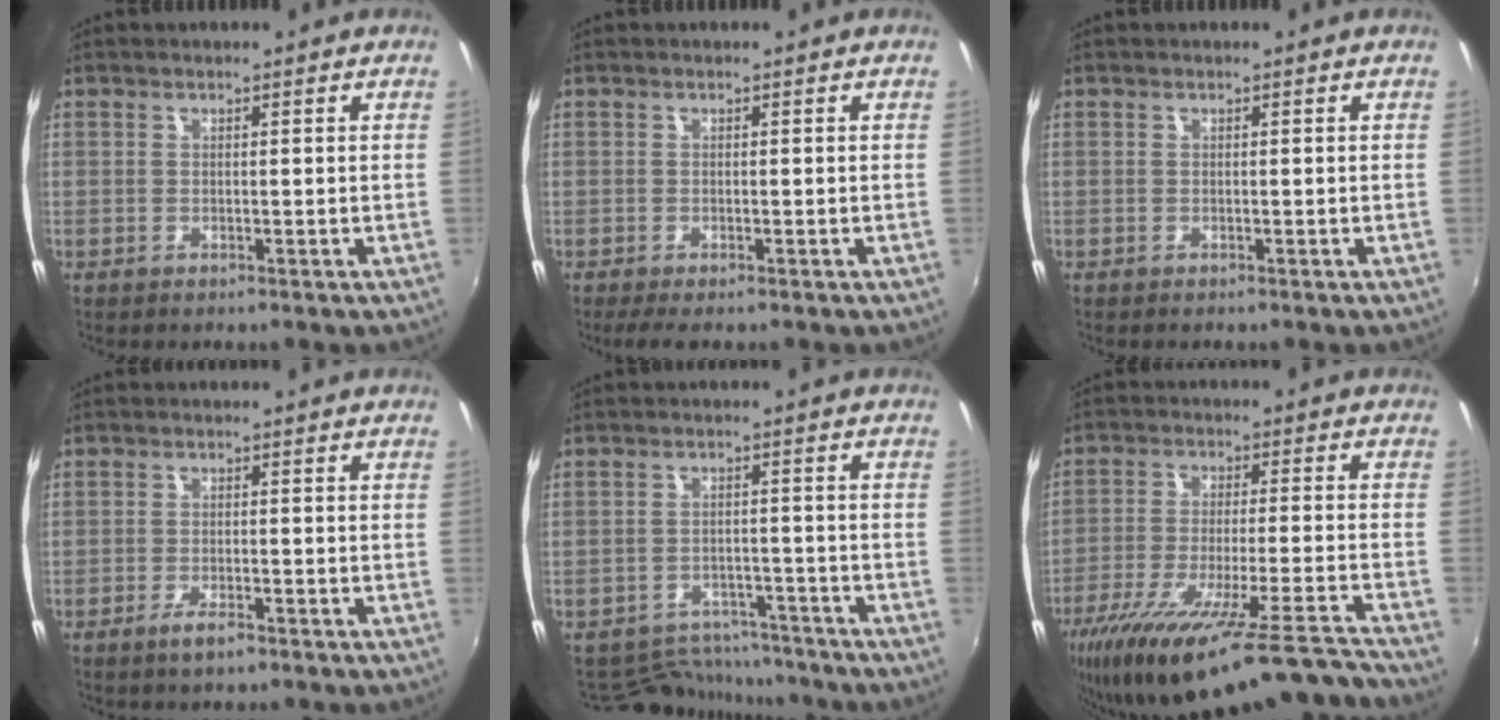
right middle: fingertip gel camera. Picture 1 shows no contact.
{"total": 2.3, "force": [-1.6, 0.3, 1.6], "torque": [-0.031, -0.012, -0.025]}
{"total": 0.0}
{"total": 2.9, "force": [-2.0, 0.7, 2.0], "torque": [-0.046, -0.003, -0.039]}
{"total": 9.9, "force": [-9.0, 3.9, 1.2], "torque": [-0.032, 0.022, -0.121]}
{"total": 24.1, "force": [-20.4, 0.9, 12.9], "torque": [-0.222, -0.067, -0.313]}